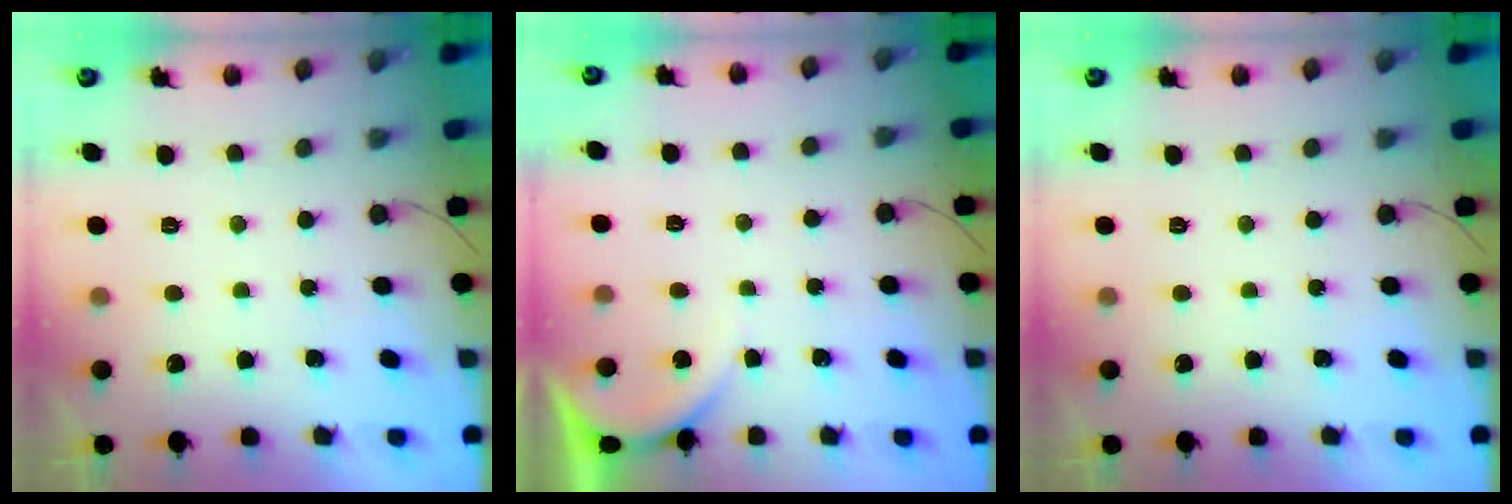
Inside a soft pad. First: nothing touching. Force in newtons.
{"total": 1.6, "press": 1.6, "slide": 0.1}
{"total": 0.0}